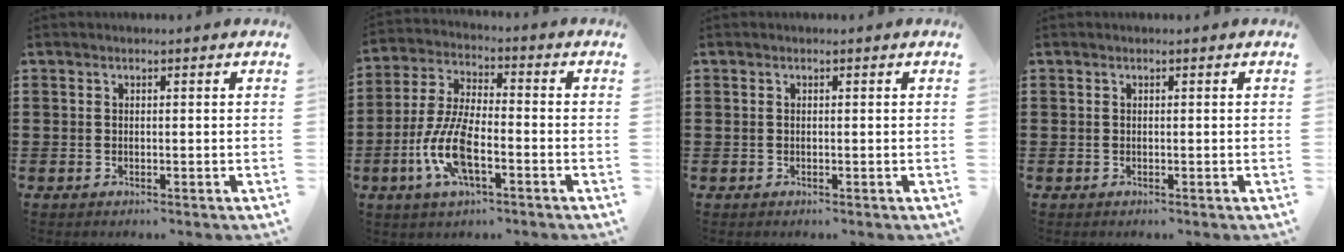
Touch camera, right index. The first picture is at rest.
{"total": 9.4, "force": [-3.3, 3.6, 8.1], "torque": [-0.184, -0.009, -0.064]}
{"total": 0.0}
{"total": 0.0}